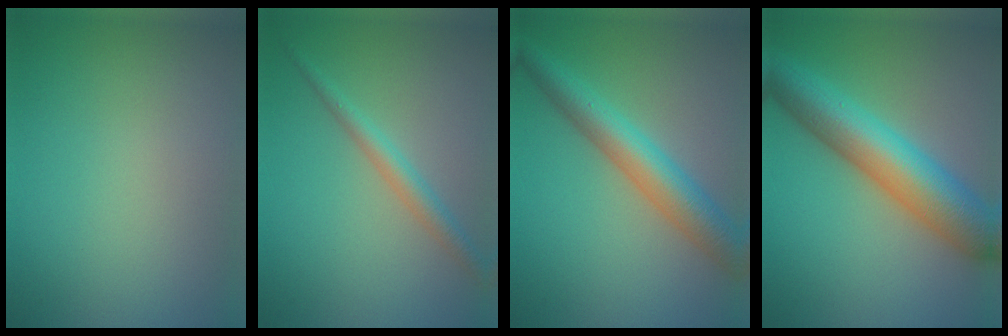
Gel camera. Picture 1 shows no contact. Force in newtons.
{"total": 2.5, "press": 2.5, "slide": 0.1}
{"total": 6.3, "press": 6.3, "slide": 0.1}
{"total": 9.5, "press": 9.5, "slide": 0.2}